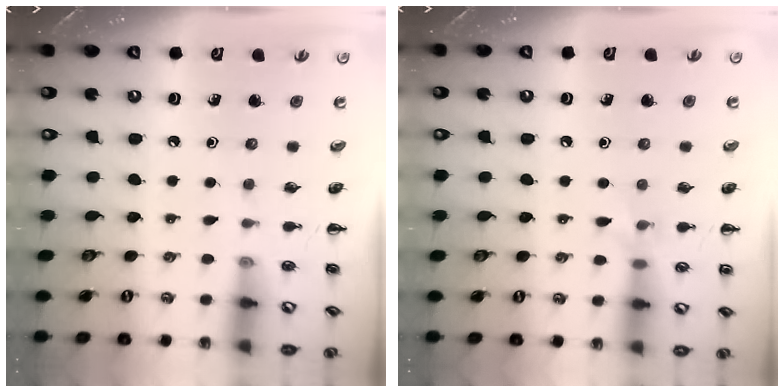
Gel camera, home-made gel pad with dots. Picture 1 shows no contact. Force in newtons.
{"total": 5.5, "press": 5.2, "slide": 1.5}